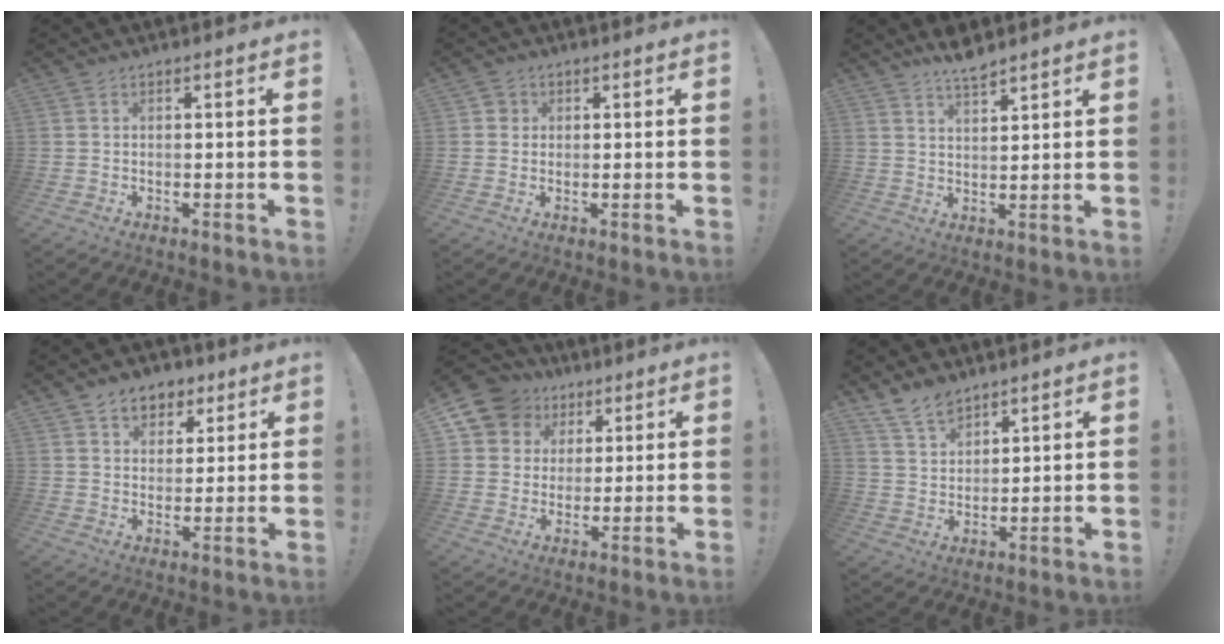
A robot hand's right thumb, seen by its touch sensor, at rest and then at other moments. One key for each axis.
{"total": 2.2, "fx": 0.3, "fy": 2.1, "fz": 0.4, "tx": 0.000, "ty": 0.003, "tz": 0.005}
{"total": 5.3, "fx": 4.6, "fy": 1.1, "fz": 2.3, "tx": -0.039, "ty": -0.030, "tz": 0.081}
{"total": 7.7, "fx": 4.5, "fy": 5.8, "fz": 2.3, "tx": -0.024, "ty": -0.025, "tz": 0.085}
{"total": 10.7, "fx": 4.9, "fy": 9.1, "fz": 3.0, "tx": -0.050, "ty": -0.023, "tz": 0.099}
{"total": 9.9, "fx": 7.8, "fy": 5.5, "fz": 2.5, "tx": -0.044, "ty": -0.053, "tz": 0.153}